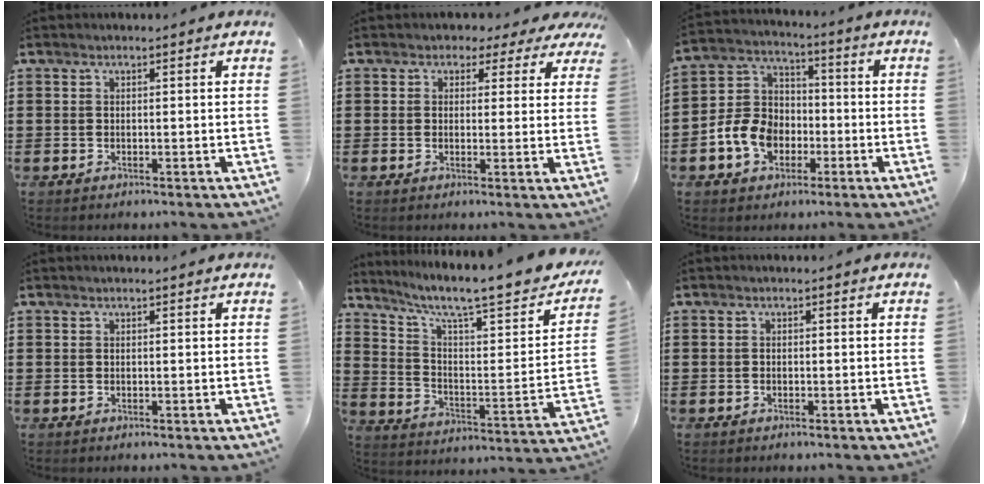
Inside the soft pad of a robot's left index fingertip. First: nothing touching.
{"total": 2.1, "force": [1.2, 1.6, 0.6], "torque": [-0.015, 0.004, 0.018]}
{"total": 8.8, "force": [-3.4, 6.9, 4.3], "torque": [-0.126, 0.017, -0.071]}
{"total": 0.0}
{"total": 8.3, "force": [6.4, 1.0, 5.2], "torque": [-0.113, -0.050, 0.098]}
{"total": 0.5, "force": [-0.4, 0.3, 0.0], "torque": [-0.003, 0.000, -0.008]}